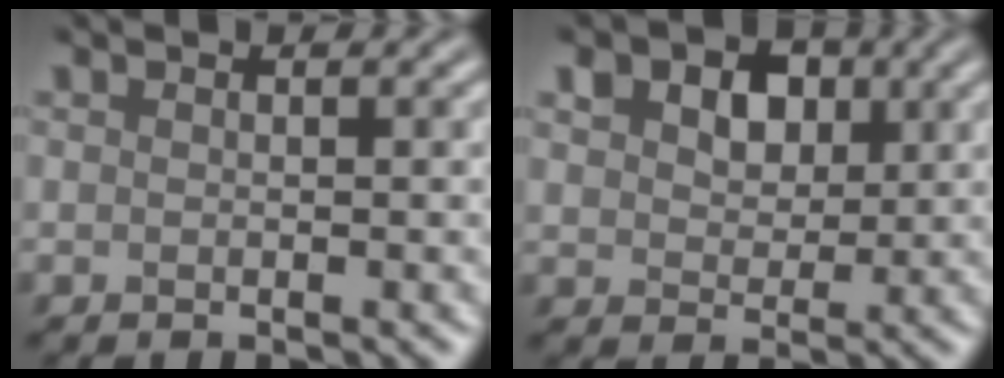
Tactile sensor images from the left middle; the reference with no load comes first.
{"total": 3.3, "force": [2.1, 2.3, 1.1], "torque": [-0.041, 0.018, 0.041]}